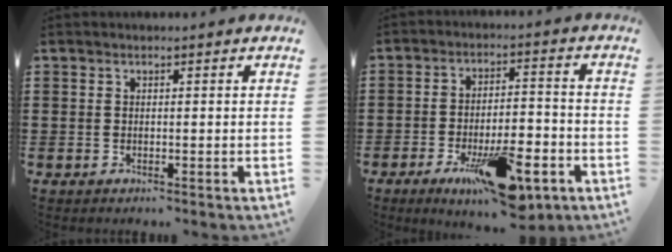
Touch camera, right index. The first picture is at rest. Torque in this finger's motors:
{"motor_torque": [1.86, -0.28, 1.05, 0.20]}